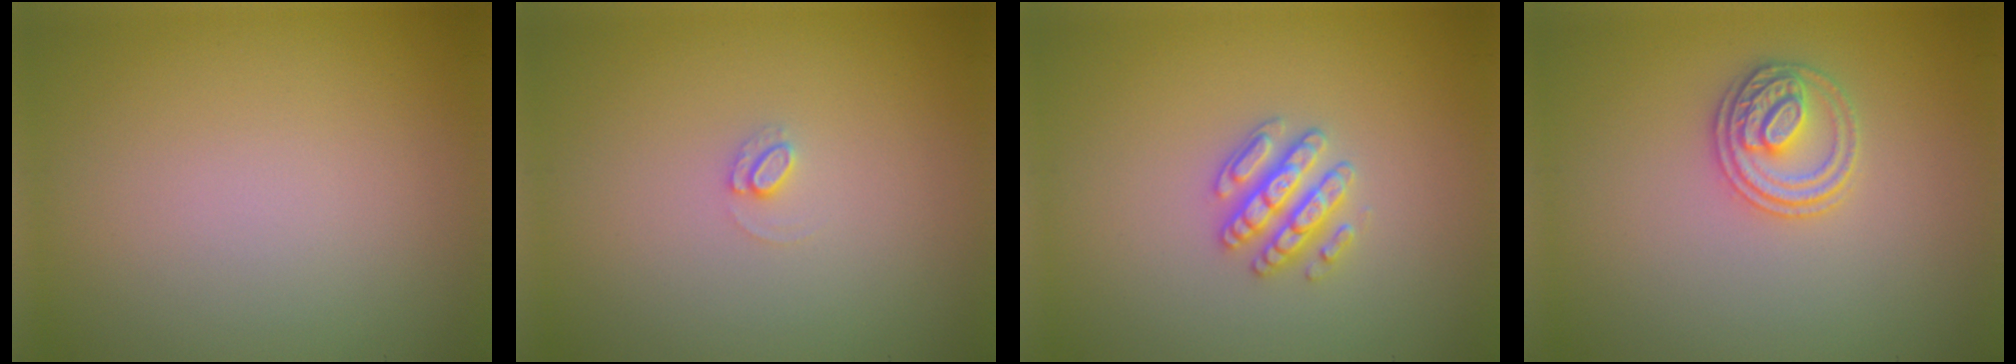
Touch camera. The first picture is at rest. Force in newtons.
{"total": 0.9, "press": 0.9, "slide": 0.1}
{"total": 2.8, "press": 2.7, "slide": 0.8}
{"total": 2.7, "press": 2.6, "slide": 0.5}